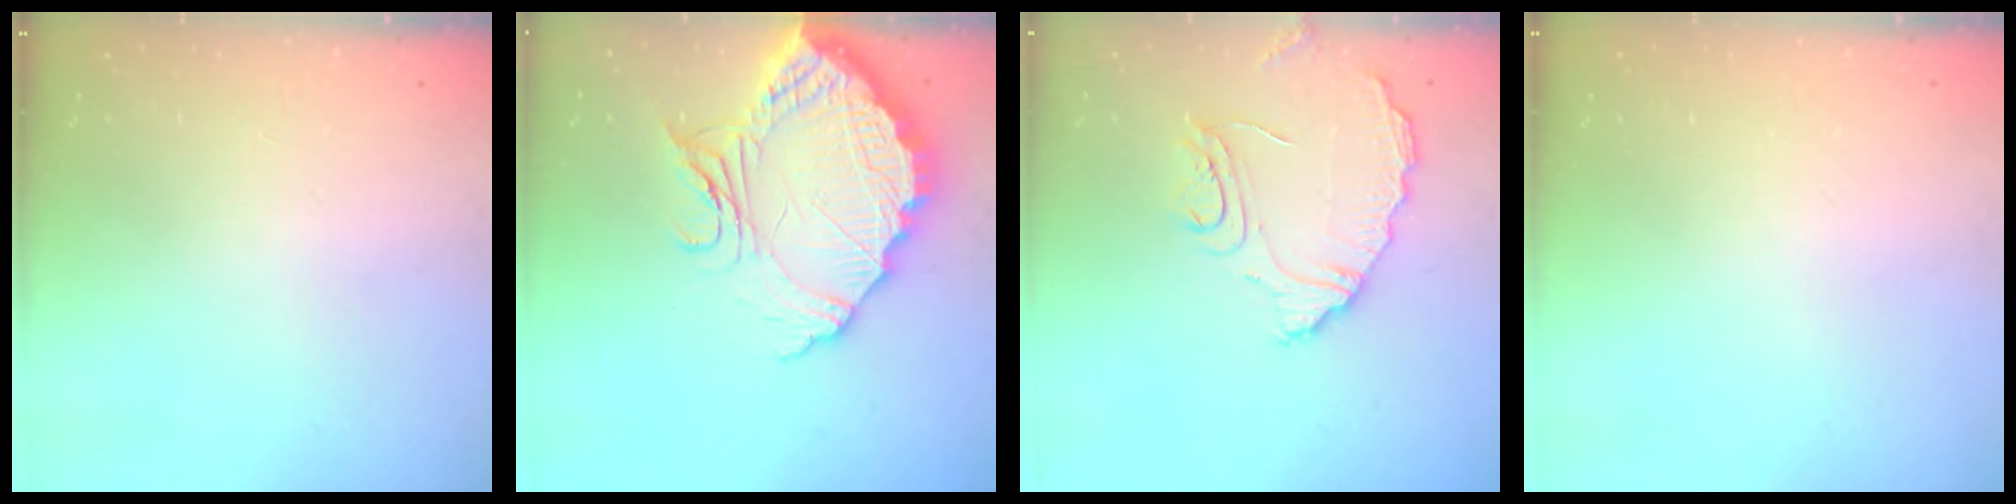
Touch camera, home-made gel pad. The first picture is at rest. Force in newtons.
{"total": 16.3, "press": 16.3, "slide": 1.2}
{"total": 11.6, "press": 11.5, "slide": 0.8}
{"total": 0.0}